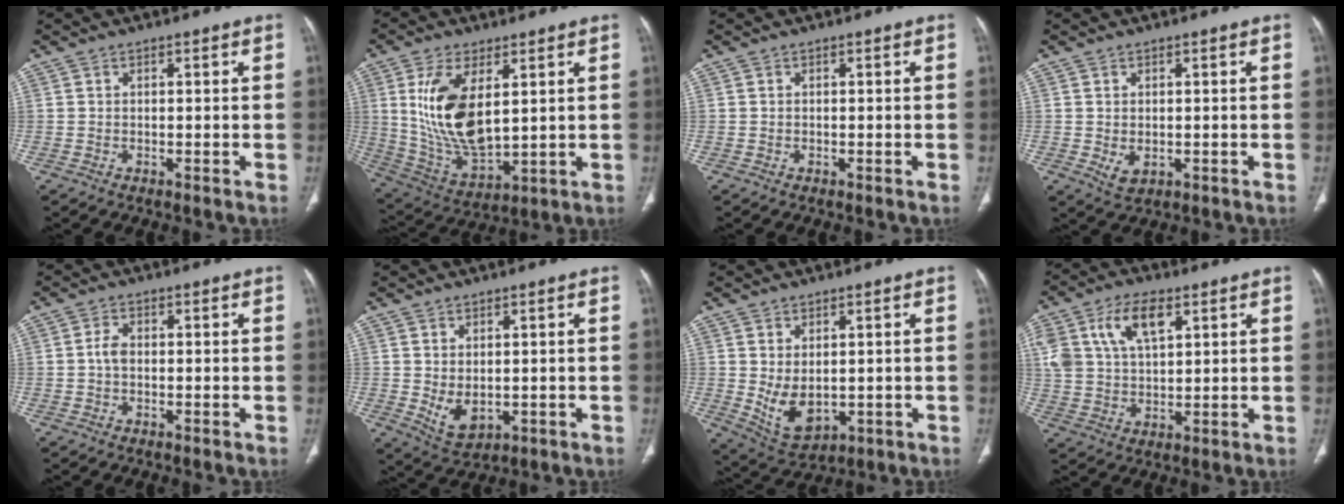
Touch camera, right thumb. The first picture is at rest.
{"total": 15.7, "force": [4.0, 7.5, 13.2], "torque": [-0.252, -0.026, 0.095]}
{"total": 0.0}
{"total": 3.0, "force": [-0.4, 2.0, 2.2], "torque": [-0.036, -0.005, 0.005]}
{"total": 2.2, "force": [-0.2, 1.4, 1.7], "torque": [-0.030, 0.003, -0.009]}
{"total": 5.3, "force": [-0.3, 3.3, 4.1], "torque": [-0.067, -0.009, 0.015]}
{"total": 7.6, "force": [-0.2, 4.7, 6.0], "torque": [-0.093, -0.011, 0.022]}
{"total": 12.3, "force": [5.4, 6.7, 8.8], "torque": [-0.167, -0.002, 0.107]}